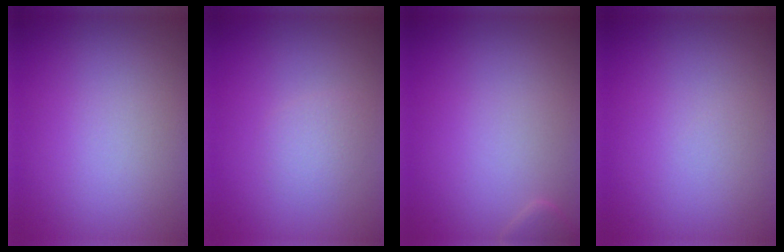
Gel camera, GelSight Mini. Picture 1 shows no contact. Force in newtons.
{"total": 1.3, "press": 1.3, "slide": 0.2}
{"total": 0.8, "press": 0.8, "slide": 0.1}
{"total": 0.0}